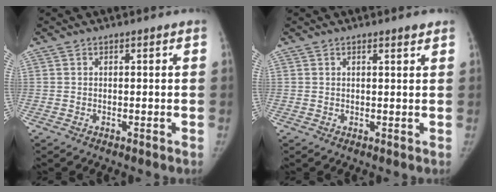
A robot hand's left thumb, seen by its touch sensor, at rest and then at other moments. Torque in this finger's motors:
{"motor_torque": [0.31, 0.10, 0.21, -0.60, 0.09]}